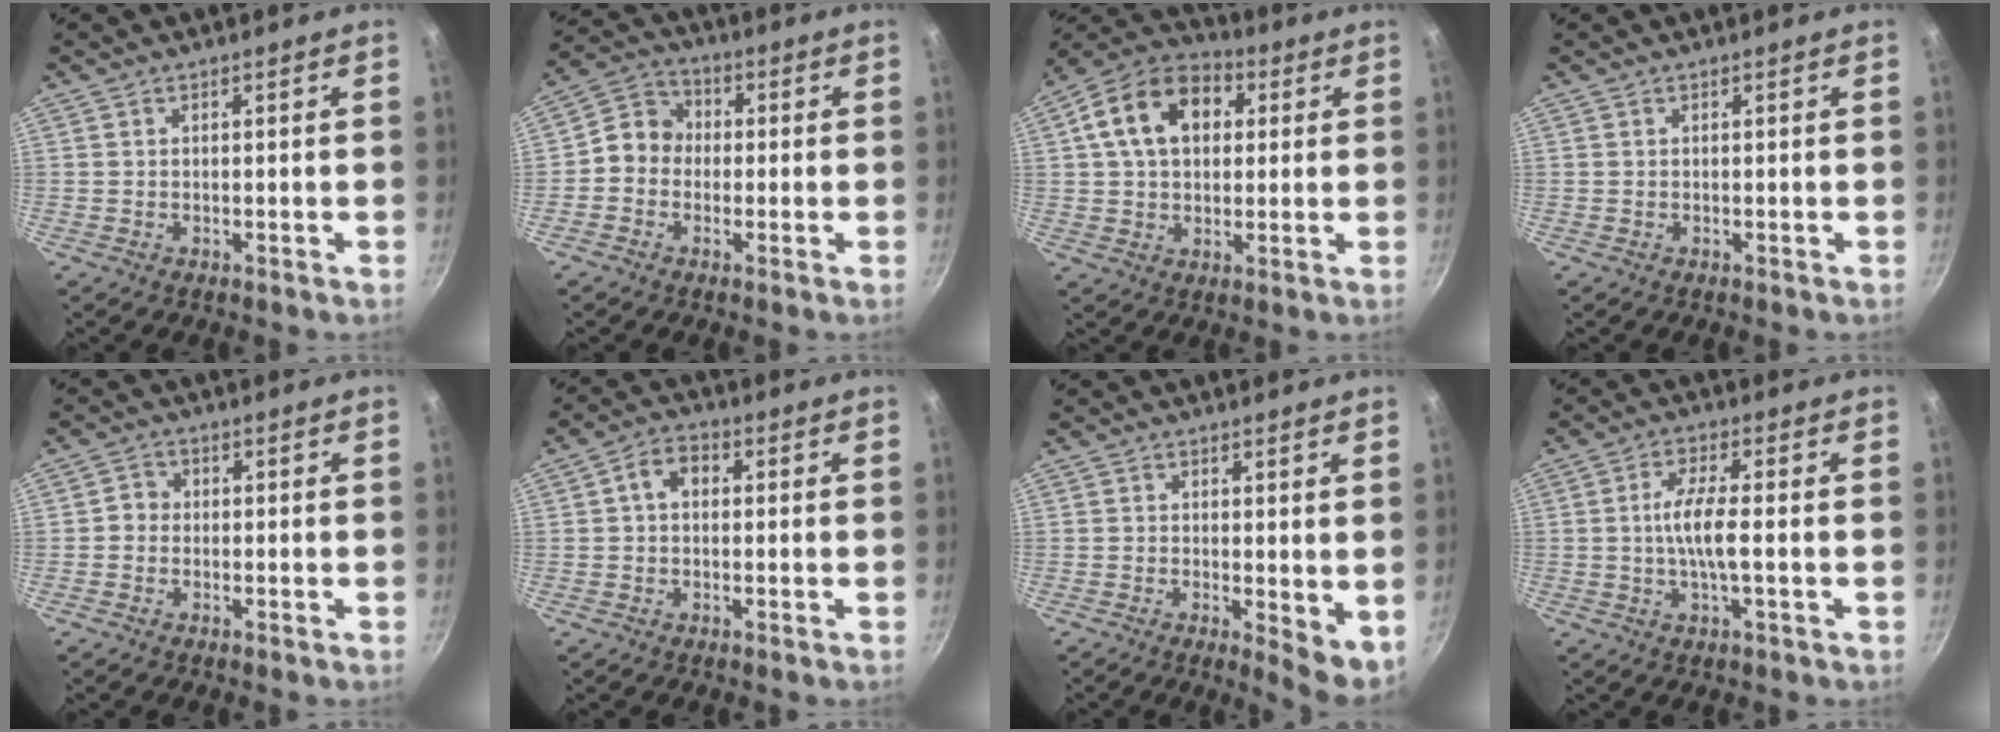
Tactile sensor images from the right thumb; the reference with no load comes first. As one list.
[{"total": 6.9, "force": [-0.8, 6.1, 3.1], "torque": [-0.024, 0.021, -0.037]}, {"total": 15.3, "force": [3.8, 10.8, 10.1], "torque": [-0.150, 0.023, 0.046]}, {"total": 0.0}, {"total": 2.4, "force": [-0.5, 2.2, 0.8], "torque": [-0.001, 0.009, -0.015]}, {"total": 5.2, "force": [0.8, 3.8, 3.5], "torque": [-0.045, 0.012, 0.003]}, {"total": 5.6, "force": [-0.1, 2.2, 5.2], "torque": [-0.064, -0.010, 0.003]}, {"total": 6.9, "force": [-0.5, 1.4, 6.7], "torque": [-0.137, 0.009, -0.015]}]